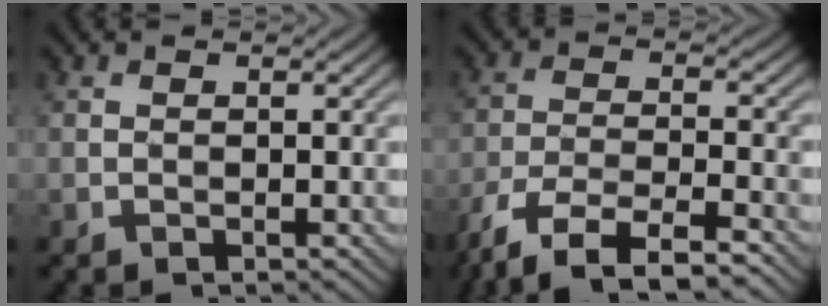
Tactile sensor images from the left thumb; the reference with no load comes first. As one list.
[{"total": 7.6, "force": [-5.9, 1.8, 4.4], "torque": [-0.099, -0.004, -0.116]}]